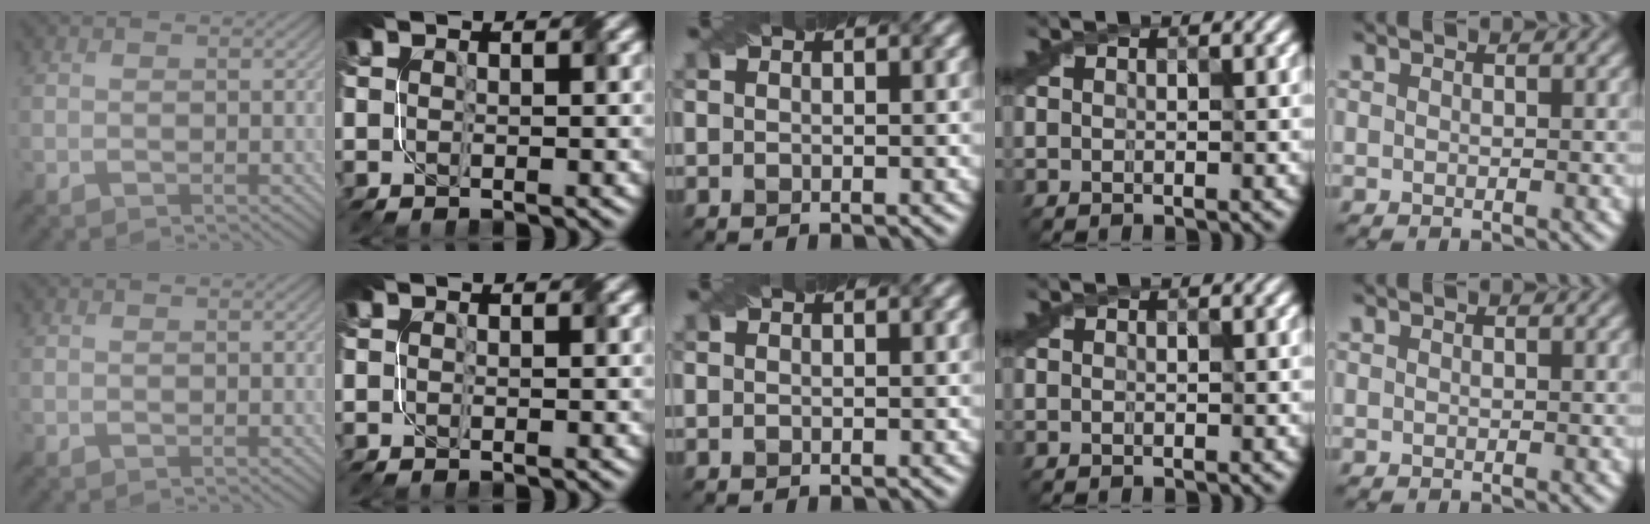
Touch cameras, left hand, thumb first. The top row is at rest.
{}